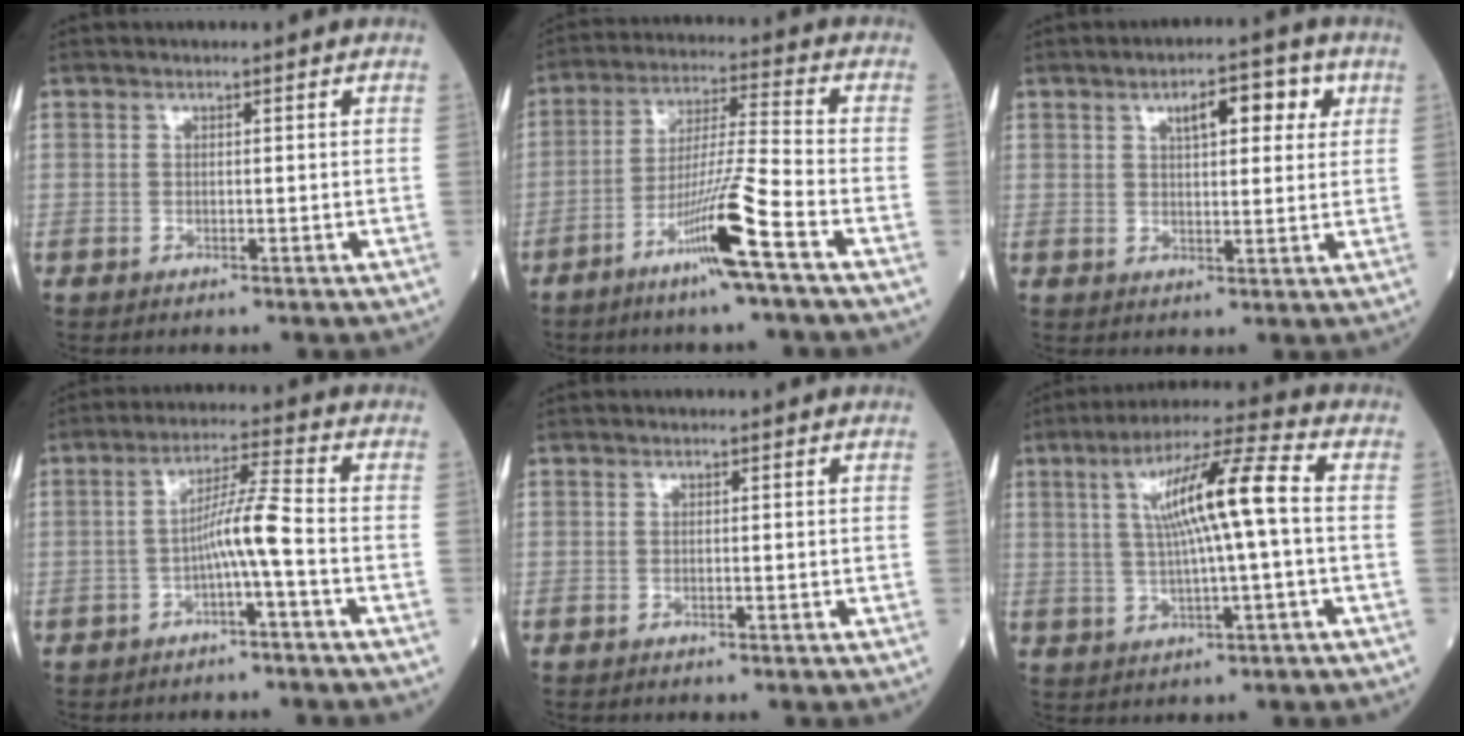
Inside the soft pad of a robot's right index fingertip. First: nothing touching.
{"total": 10.8, "force": [-5.8, -1.5, 9.0], "torque": [-0.166, -0.012, -0.111]}
{"total": 7.0, "force": [3.1, 2.5, 5.8], "torque": [-0.081, 0.013, 0.041]}
{"total": 5.7, "force": [-1.9, -0.7, 5.3], "torque": [-0.095, 0.015, -0.035]}
{"total": 0.0}
{"total": 11.5, "force": [1.4, 0.4, 11.4], "torque": [-0.201, 0.019, 0.022]}